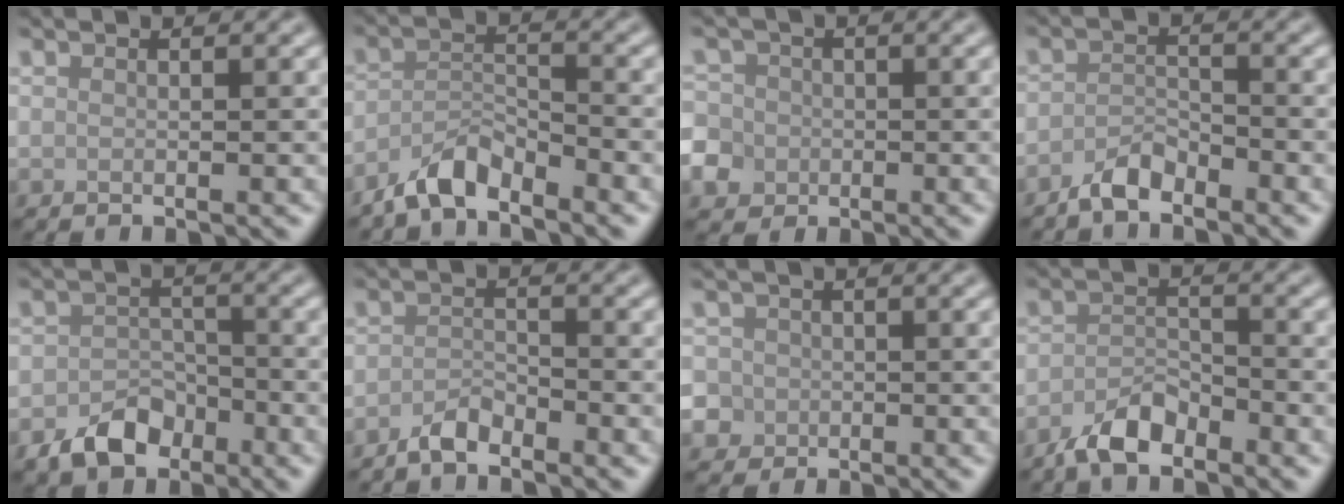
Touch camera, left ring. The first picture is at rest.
{"total": 3.7, "force": [-3.2, 0.9, 1.6], "torque": [-0.031, 0.006, -0.070]}
{"total": 6.6, "force": [-2.8, 5.6, 2.1], "torque": [-0.049, -0.007, -0.073]}
{"total": 2.4, "force": [-2.1, 0.8, 1.1], "torque": [-0.021, 0.007, -0.044]}
{"total": 4.2, "force": [-2.7, 2.6, 1.8], "torque": [-0.022, -0.002, -0.050]}
{"total": 2.1, "force": [-1.8, 0.6, 0.9], "torque": [-0.017, 0.007, -0.038]}
{"total": 5.3, "force": [-1.0, 5.1, 1.2], "torque": [-0.019, 0.011, -0.047]}
{"total": 3.5, "force": [-2.7, 1.3, 1.8], "torque": [-0.033, 0.004, -0.059]}